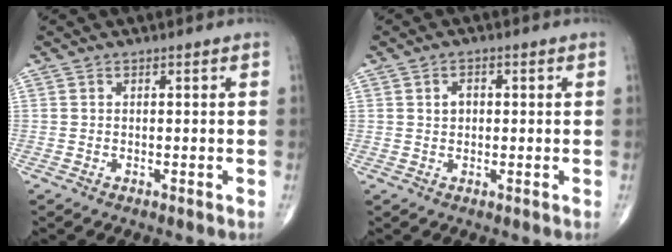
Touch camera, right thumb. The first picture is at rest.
{"total": 2.4, "force": [0.4, 1.8, 1.5], "torque": [-0.019, 0.005, 0.007]}